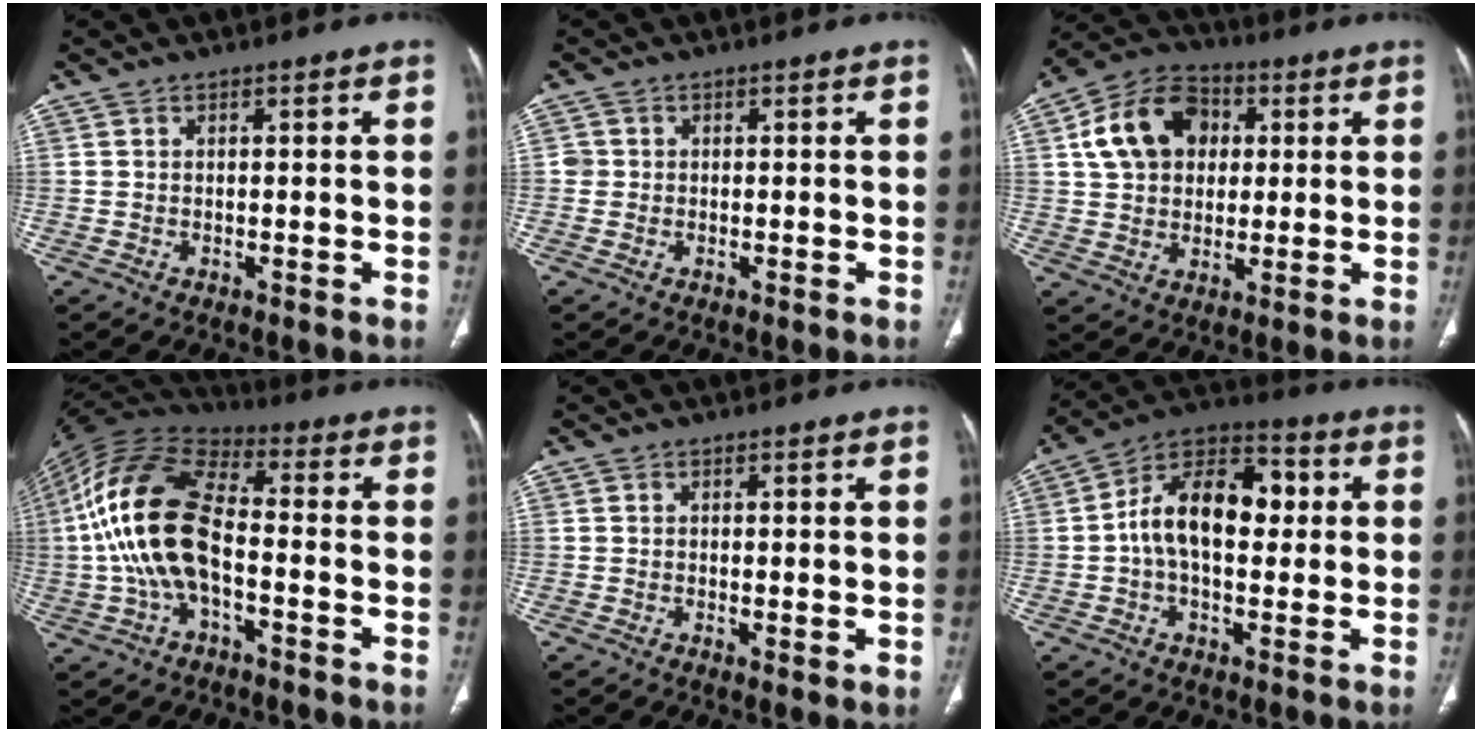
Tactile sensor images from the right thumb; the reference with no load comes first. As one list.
[{"total": 1.6, "force": [0.0, 1.5, 0.2], "torque": [0.006, 0.006, -0.002]}, {"total": 14.2, "force": [3.3, 10.8, 8.6], "torque": [-0.127, 0.012, 0.049]}, {"total": 18.0, "force": [-1.8, 9.4, 15.2], "torque": [-0.308, 0.035, -0.040]}, {"total": 1.5, "force": [0.0, 0.6, 1.4], "torque": [-0.025, -0.008, -0.001]}, {"total": 15.3, "force": [1.3, 9.2, 12.2], "torque": [-0.184, 0.035, 0.011]}]